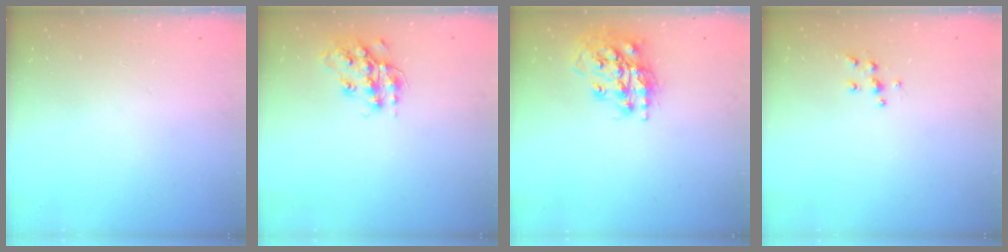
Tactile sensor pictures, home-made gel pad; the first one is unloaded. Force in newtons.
{"total": 14.4, "press": 14.4, "slide": 0.7}
{"total": 16.3, "press": 16.2, "slide": 1.1}
{"total": 5.9, "press": 5.9, "slide": 0.5}